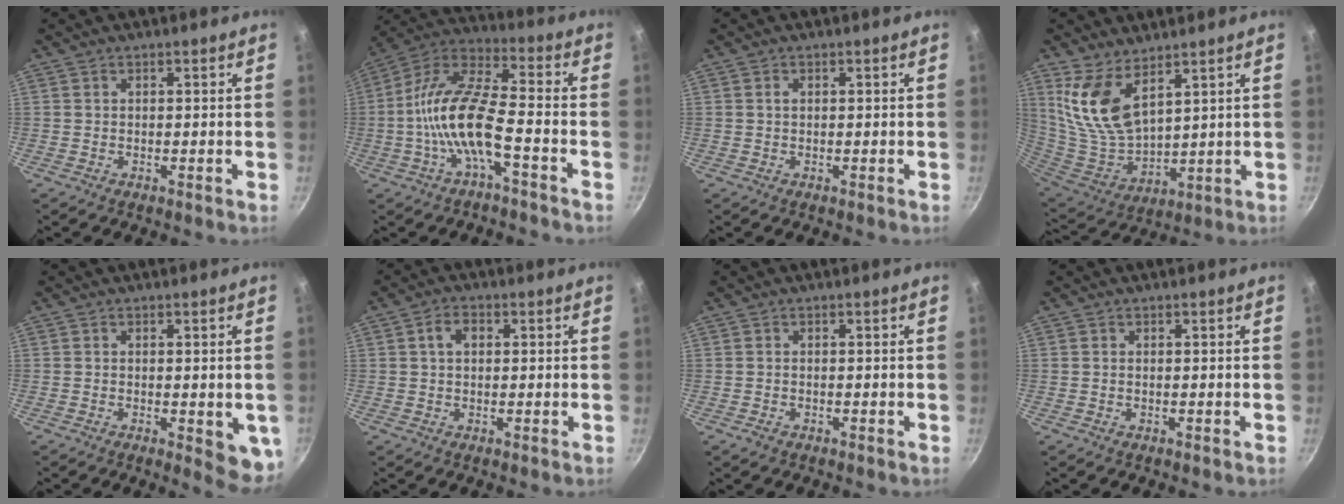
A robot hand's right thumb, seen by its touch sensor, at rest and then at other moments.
{"total": 14.3, "force": [-4.3, 4.6, 12.8], "torque": [-0.252, 0.046, -0.096]}
{"total": 0.7, "force": [0.1, 0.5, 0.5], "torque": [-0.008, 0.003, 0.003]}
{"total": 12.2, "force": [7.0, 5.8, 8.2], "torque": [-0.150, -0.065, 0.156]}
{"total": 6.5, "force": [-1.2, 2.4, 5.9], "torque": [-0.058, -0.007, -0.011]}
{"total": 3.4, "force": [0.7, 2.3, 2.4], "torque": [-0.031, 0.008, 0.008]}
{"total": 1.1, "force": [-0.7, 0.7, 0.6], "torque": [-0.013, 0.001, -0.010]}
{"total": 0.0}